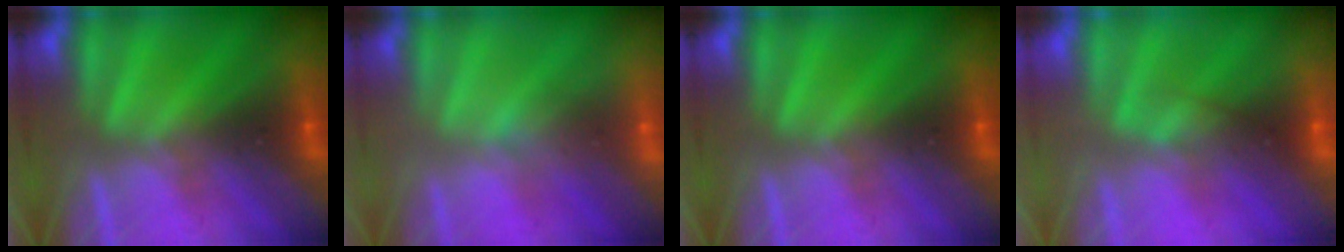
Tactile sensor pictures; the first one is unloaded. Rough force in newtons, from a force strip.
{"total": 2.8}
{"total": 0.0}
{"total": 3.0}